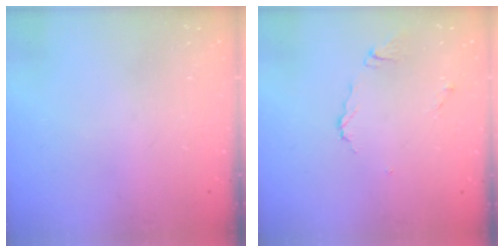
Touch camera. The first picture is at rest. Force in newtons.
{"total": 5.3, "press": 5.3, "slide": 0.3}